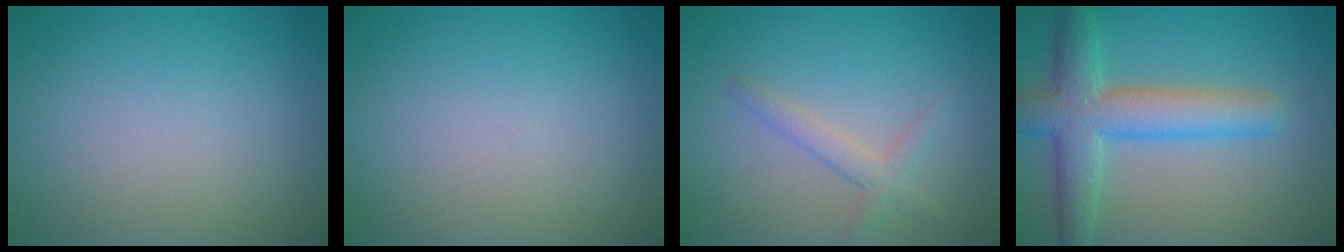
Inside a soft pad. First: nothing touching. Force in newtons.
{"total": 0.0}
{"total": 2.0, "press": 2.0, "slide": 0.1}
{"total": 6.5, "press": 6.5, "slide": 0.3}